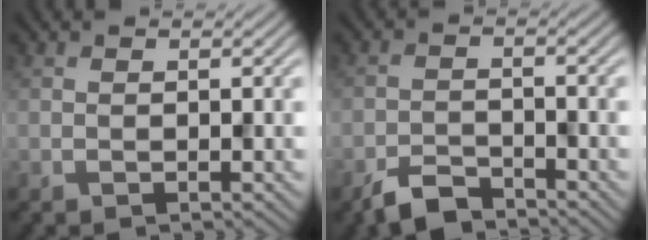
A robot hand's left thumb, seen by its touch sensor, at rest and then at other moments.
{"total": 4.1, "force": [-3.4, 1.4, 1.7], "torque": [-0.030, -0.001, -0.072]}